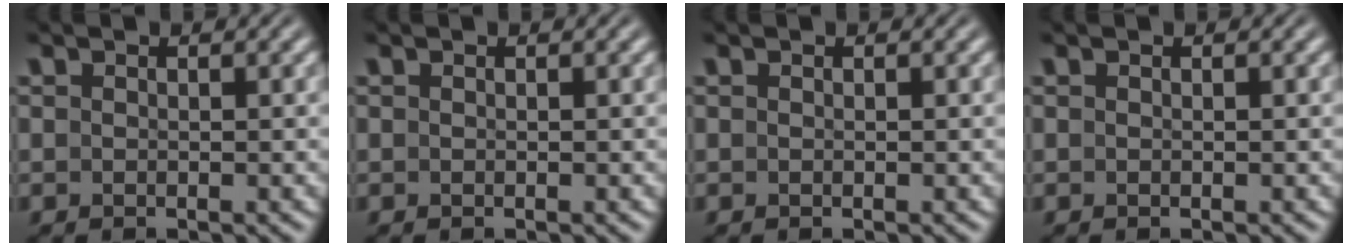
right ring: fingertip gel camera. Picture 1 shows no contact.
{"total": 0.0}
{"total": 0.0}
{"total": 0.0}